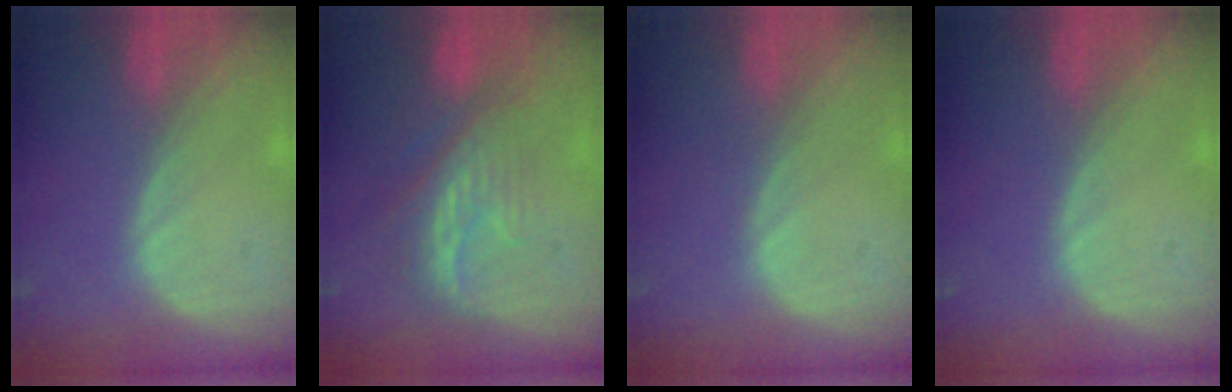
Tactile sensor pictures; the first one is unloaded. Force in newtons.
{"total": 7.9, "press": 7.1, "slide": 3.5}
{"total": 0.0}
{"total": 0.0}